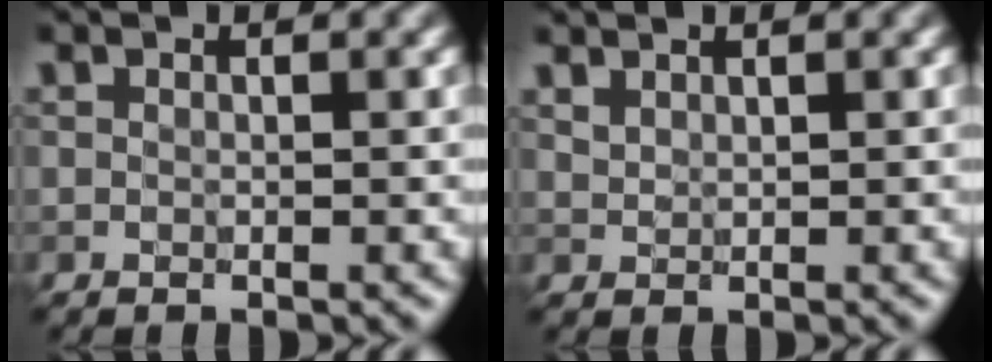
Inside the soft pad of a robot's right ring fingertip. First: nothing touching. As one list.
[{"total": 0.9, "force": [0.9, 0.2, 0.1], "torque": [-0.006, 0.000, 0.024]}]